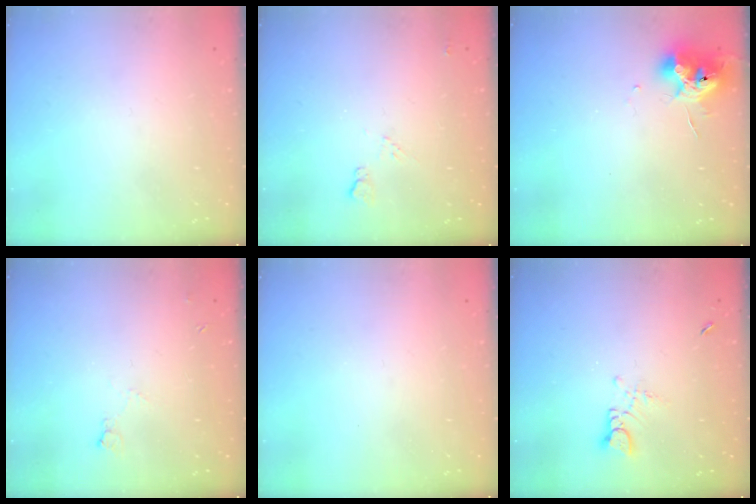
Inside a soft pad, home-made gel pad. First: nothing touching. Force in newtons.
{"total": 5.9, "press": 5.8, "slide": 0.9}
{"total": 11.6, "press": 11.6, "slide": 0.5}
{"total": 3.9, "press": 3.9, "slide": 0.7}
{"total": 0.0}
{"total": 2.9, "press": 2.9, "slide": 0.2}